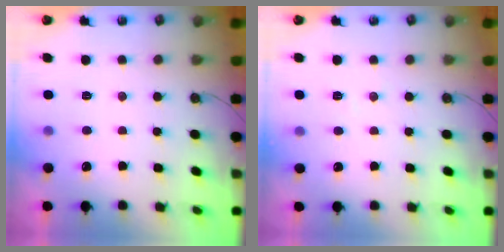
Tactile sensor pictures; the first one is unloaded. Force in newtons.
{"total": 3.3, "press": 3.2, "slide": 0.6}